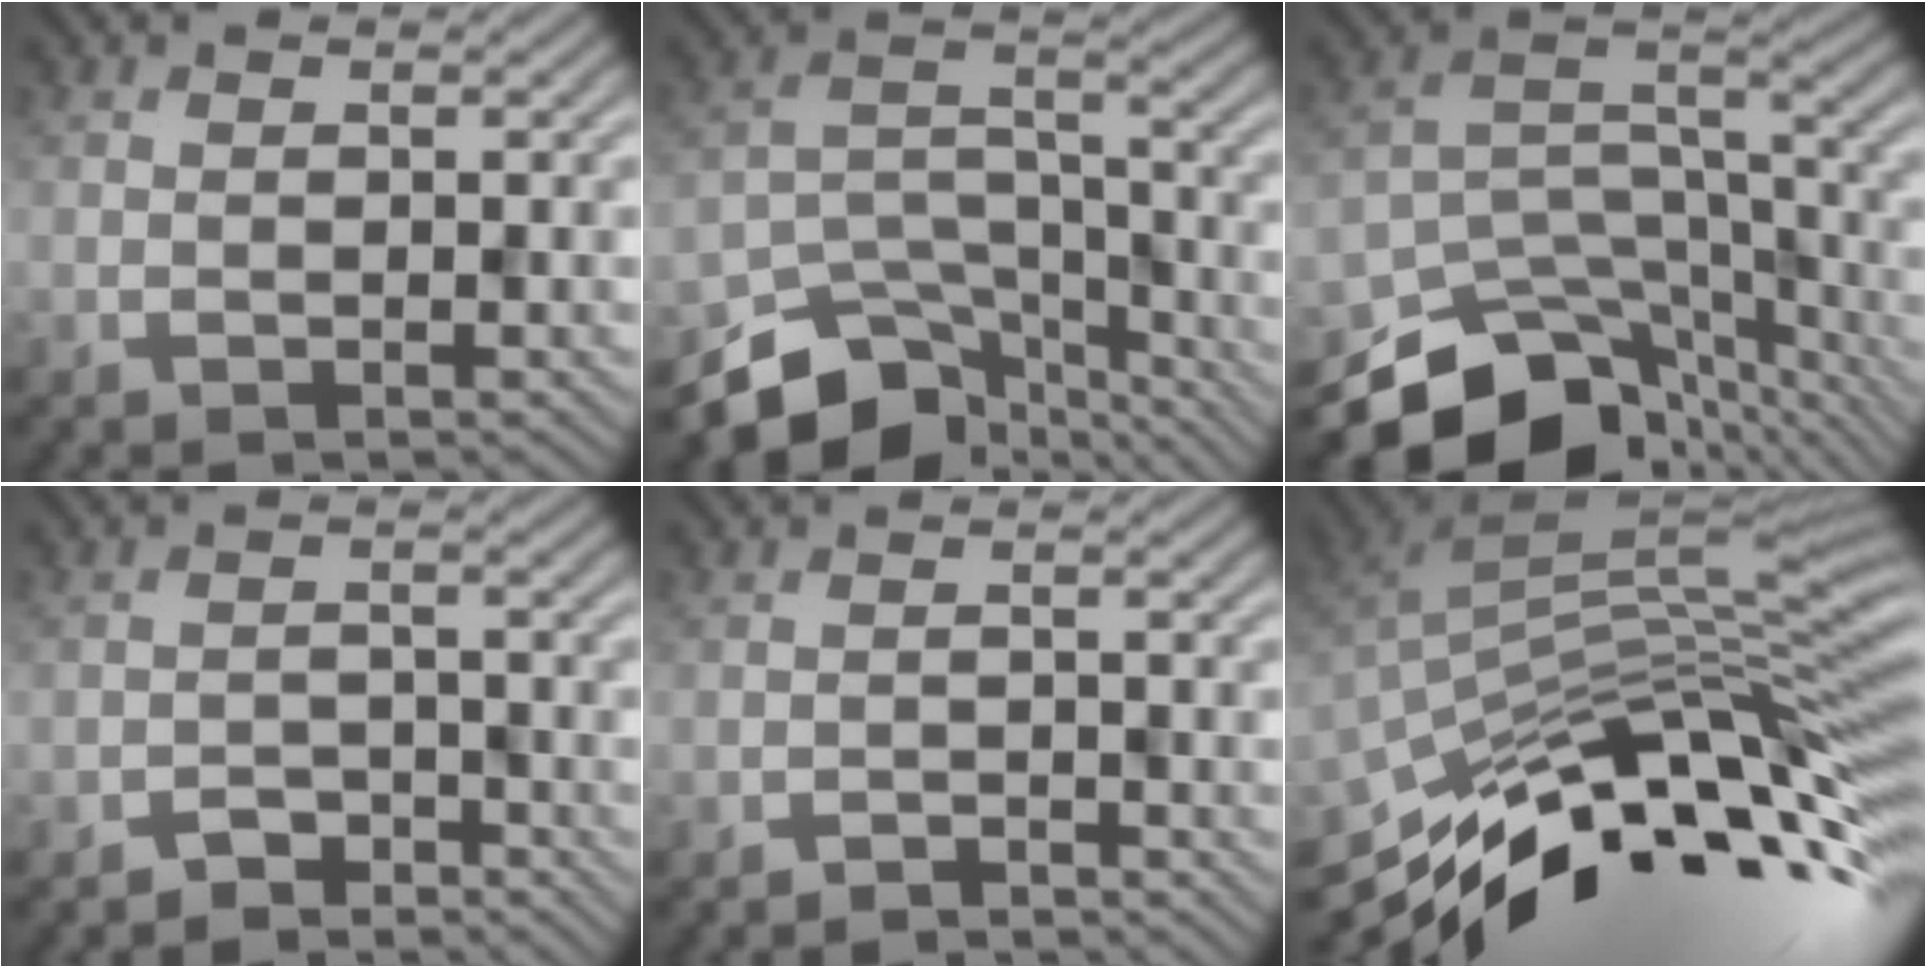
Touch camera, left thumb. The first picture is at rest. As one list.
[{"total": 11.7, "force": [-9.2, 5.1, 5.1], "torque": [-0.104, -0.013, -0.162]}, {"total": 14.1, "force": [-11.0, 6.5, 5.9], "torque": [-0.126, -0.016, -0.162]}, {"total": 3.1, "force": [-2.9, 1.1, 0.6], "torque": [-0.005, 0.005, -0.056]}, {"total": 1.9, "force": [-1.8, 0.3, 0.4], "torque": [-0.003, 0.002, -0.036]}, {"total": 13.6, "force": [-6.7, 4.5, 11.0], "torque": [-0.217, -0.003, -0.120]}]